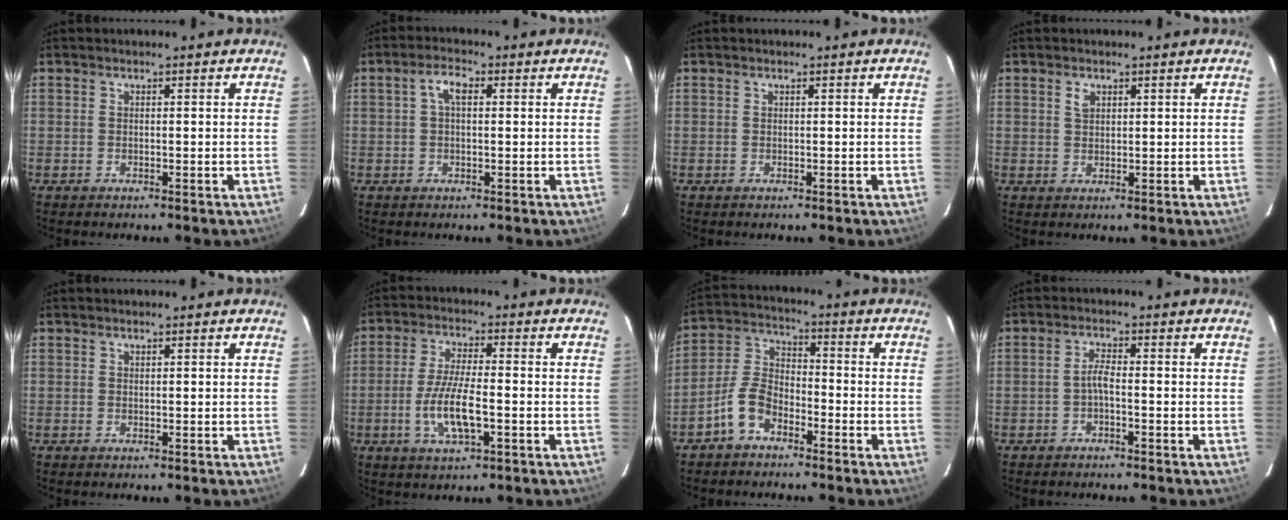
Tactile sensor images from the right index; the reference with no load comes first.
{"total": 3.4, "force": [0.8, 1.6, 2.9], "torque": [-0.056, 0.012, 0.016]}
{"total": 0.0}
{"total": 1.9, "force": [1.0, 1.3, 0.9], "torque": [-0.016, 0.005, 0.019]}
{"total": 0.0}
{"total": 8.6, "force": [-2.5, 2.3, 7.8], "torque": [-0.160, -0.007, -0.047]}
{"total": 7.3, "force": [-4.8, 4.0, 3.9], "torque": [-0.089, 0.020, -0.099]}
{"total": 1.9, "force": [-1.0, 0.2, 1.6], "torque": [-0.035, 0.005, -0.020]}